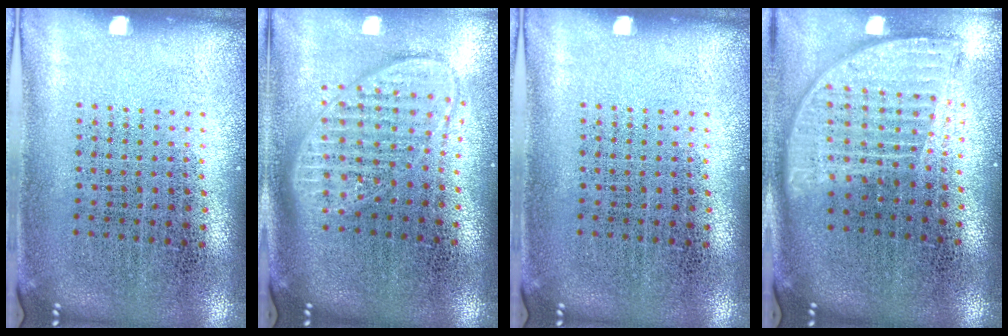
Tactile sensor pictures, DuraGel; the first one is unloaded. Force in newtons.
{"total": 1.8, "press": 1.5, "slide": 1.0}
{"total": 0.0}
{"total": 1.9, "press": 1.5, "slide": 1.2}